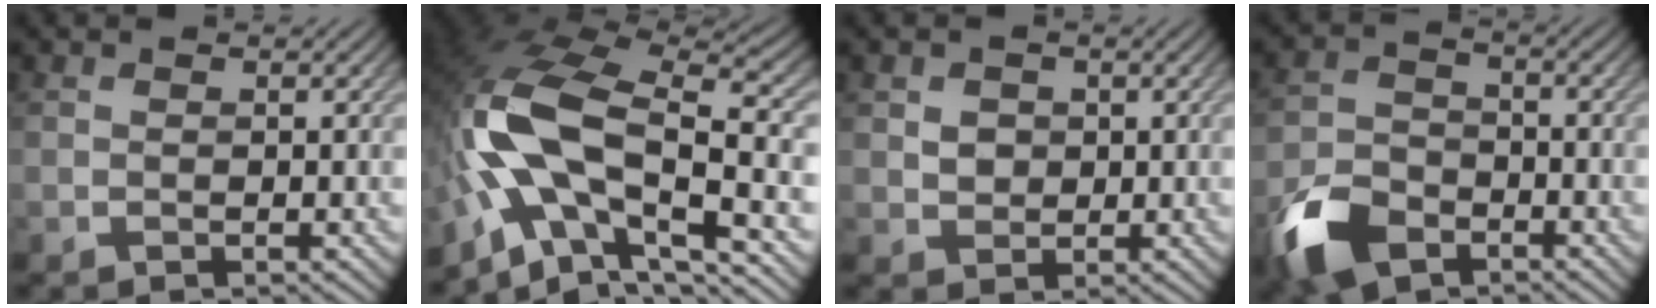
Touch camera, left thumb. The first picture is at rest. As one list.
[{"total": 16.2, "force": [-3.8, 8.4, 13.3], "torque": [-0.274, -0.005, -0.076]}, {"total": 2.3, "force": [0.4, 2.1, 1.0], "torque": [-0.028, -0.003, 0.002]}, {"total": 8.9, "force": [-5.6, 5.1, 4.7], "torque": [-0.113, -0.015, -0.118]}]